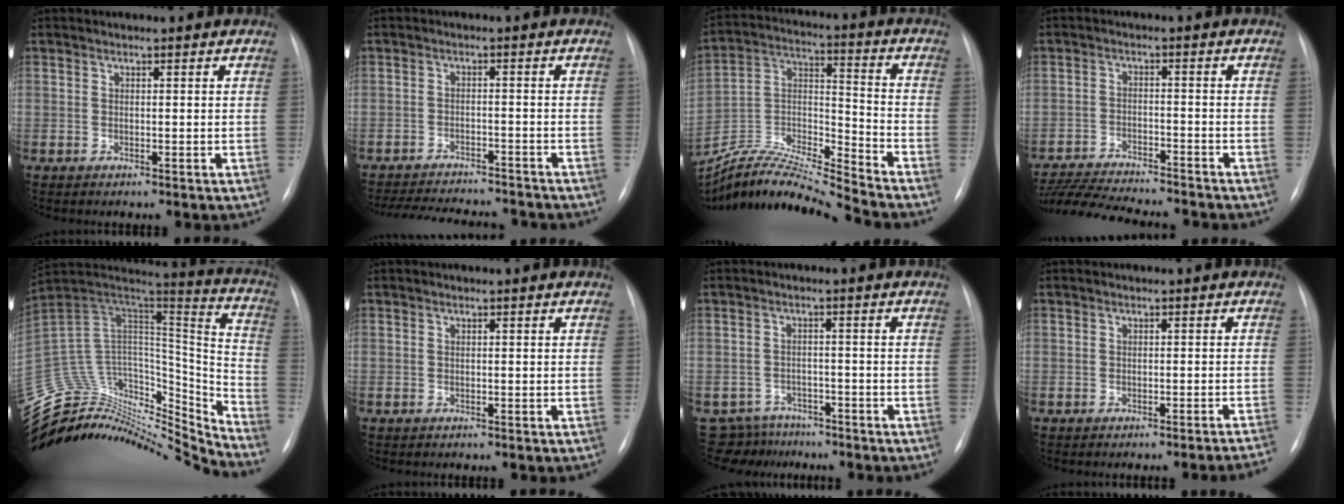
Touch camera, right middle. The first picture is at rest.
{"total": 14.8, "force": [-13.6, 2.9, 5.0], "torque": [-0.104, -0.008, -0.186]}
{"total": 17.4, "force": [-16.6, -1.5, 5.0], "torque": [-0.094, 0.016, -0.303]}
{"total": 15.8, "force": [-14.5, 1.6, 6.1], "torque": [-0.115, -0.017, -0.219]}
{"total": 31.6, "force": [-29.8, 7.5, 7.2], "torque": [-0.137, 0.042, -0.450]}
{"total": 0.0}
{"total": 6.4, "force": [-5.7, 2.8, -0.5], "torque": [0.011, 0.014, -0.083]}
{"total": 5.8, "force": [-5.3, -1.3, 1.8], "torque": [-0.003, -0.006, -0.060]}